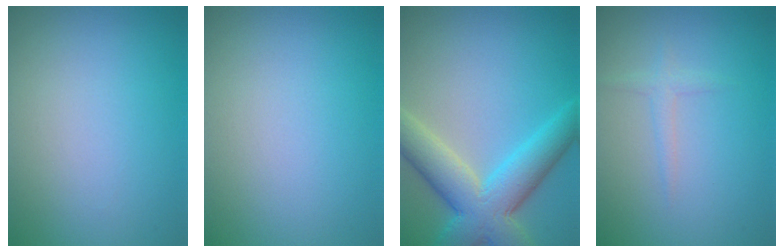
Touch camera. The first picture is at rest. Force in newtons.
{"total": 0.0}
{"total": 8.4, "press": 8.4, "slide": 0.4}
{"total": 1.1, "press": 1.1, "slide": 0.1}